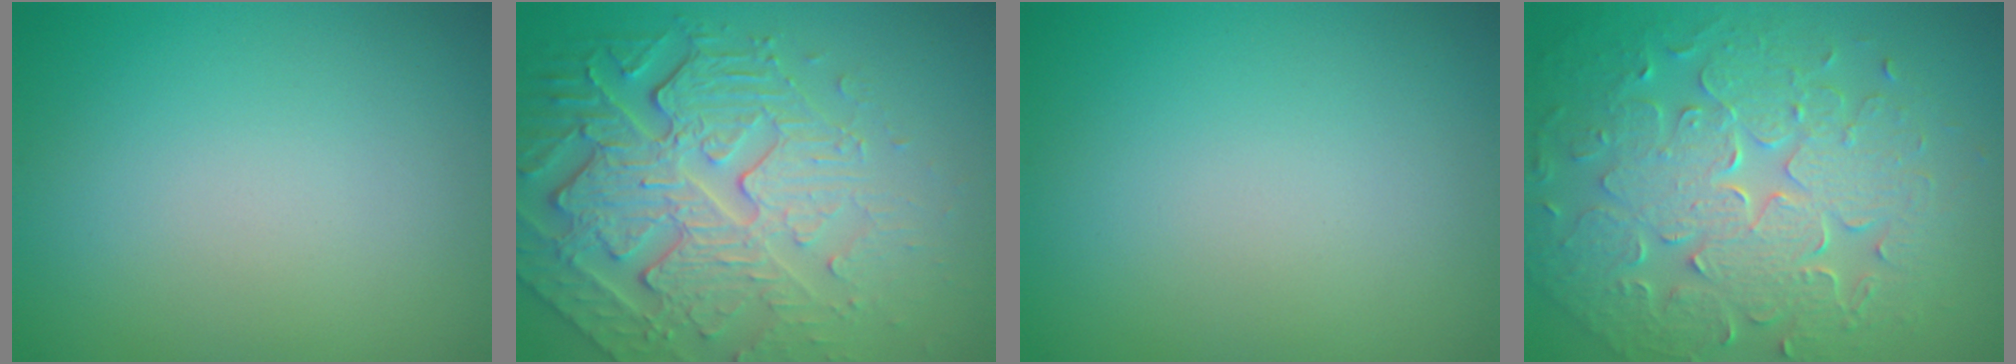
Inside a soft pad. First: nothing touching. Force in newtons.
{"total": 8.4, "press": 5.9, "slide": 6.0}
{"total": 0.0}
{"total": 8.7, "press": 6.3, "slide": 6.1}